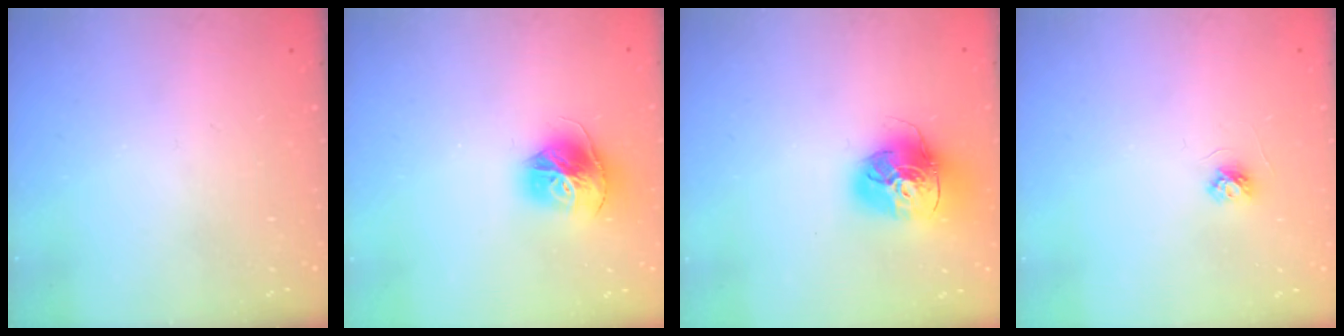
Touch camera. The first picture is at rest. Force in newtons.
{"total": 14.8, "press": 14.7, "slide": 1.6}
{"total": 17.4, "press": 17.3, "slide": 2.1}
{"total": 3.8, "press": 3.7, "slide": 0.5}